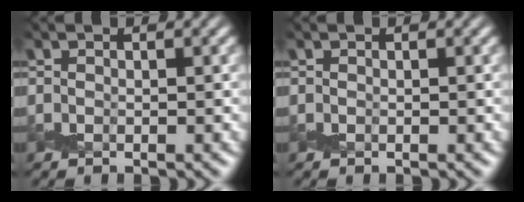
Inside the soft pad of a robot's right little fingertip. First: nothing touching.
{"total": 0.0}